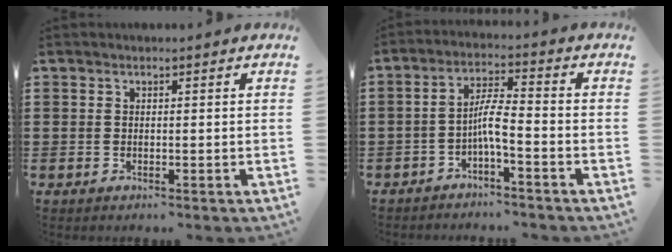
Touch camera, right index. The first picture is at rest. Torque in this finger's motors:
{"motor_torque": [0.33, -0.10, 0.34, 0.11]}